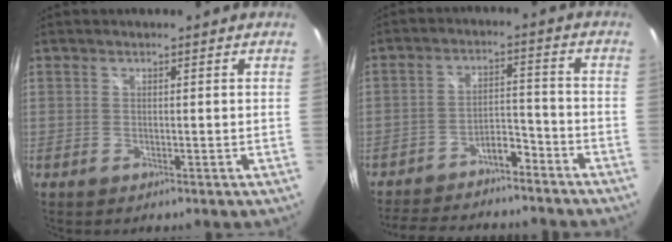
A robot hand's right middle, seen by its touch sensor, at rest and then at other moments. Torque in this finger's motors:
{"motor_torque": [0.14, -0.17, 0.07, 0.04]}